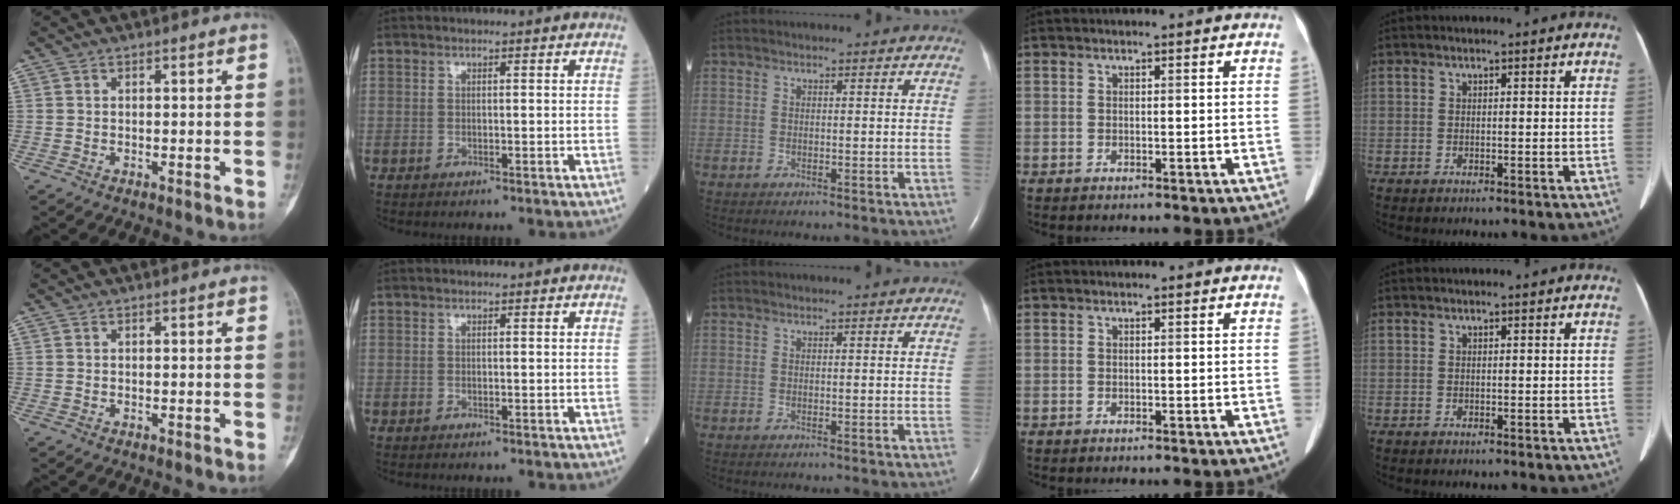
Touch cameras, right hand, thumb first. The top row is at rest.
{}